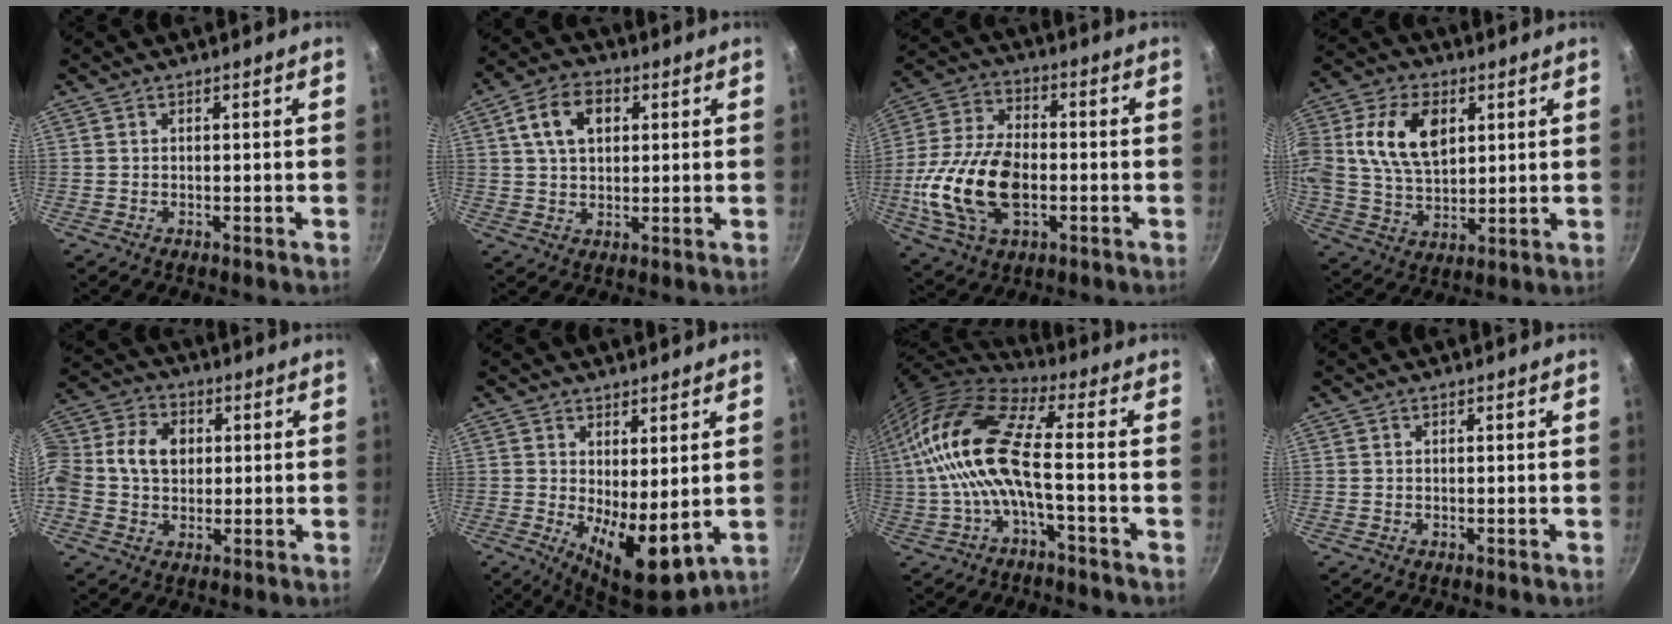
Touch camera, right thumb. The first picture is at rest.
{"total": 9.0, "force": [2.7, 6.1, 6.1], "torque": [-0.090, 0.009, 0.040]}
{"total": 18.8, "force": [-3.4, 11.3, 14.7], "torque": [-0.282, 0.022, -0.066]}
{"total": 14.6, "force": [3.9, 9.5, 10.4], "torque": [-0.181, 0.000, 0.069]}
{"total": 14.1, "force": [1.2, 11.0, 8.7], "torque": [-0.156, 0.027, 0.001]}
{"total": 9.7, "force": [0.6, 4.1, 8.8], "torque": [-0.117, -0.027, 0.017]}
{"total": 16.2, "force": [-1.3, 5.7, 15.1], "torque": [-0.318, 0.029, -0.039]}
{"total": 0.0}